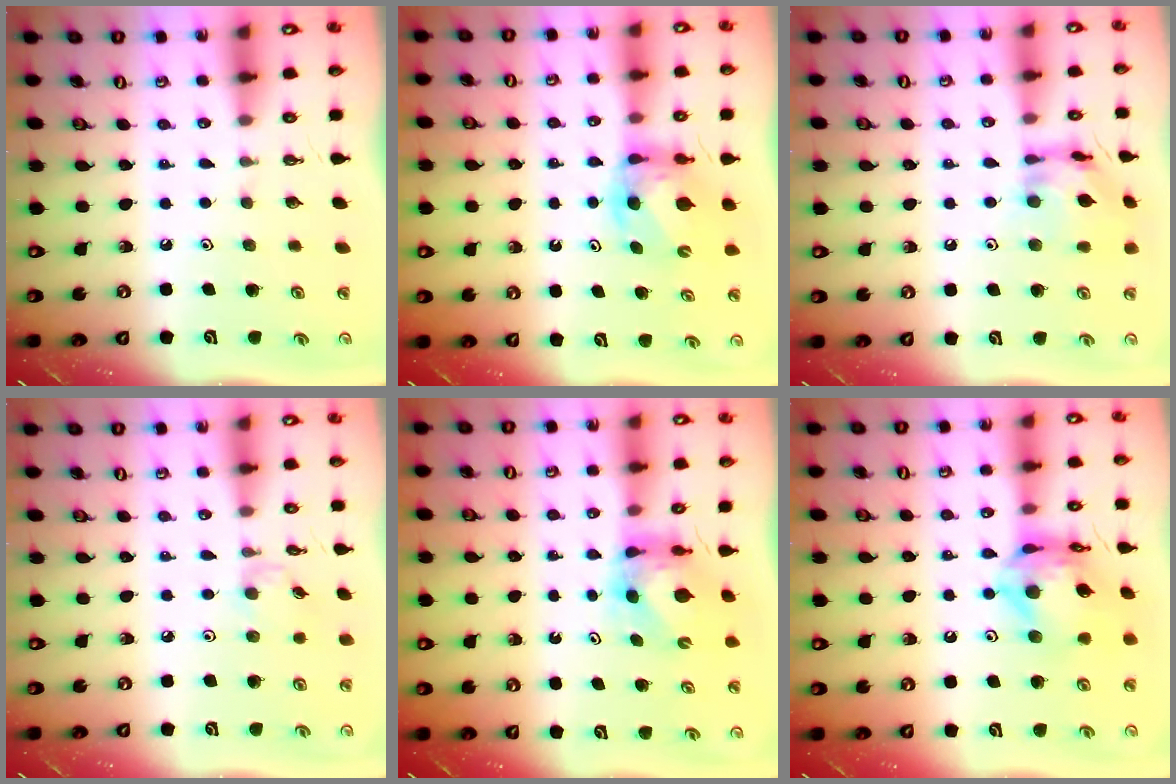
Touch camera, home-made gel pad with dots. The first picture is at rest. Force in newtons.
{"total": 6.8, "press": 6.8, "slide": 0.4}
{"total": 13.9, "press": 13.8, "slide": 1.2}
{"total": 2.5, "press": 2.5, "slide": 0.4}
{"total": 6.2, "press": 6.1, "slide": 0.8}
{"total": 14.6, "press": 14.6, "slide": 1.3}